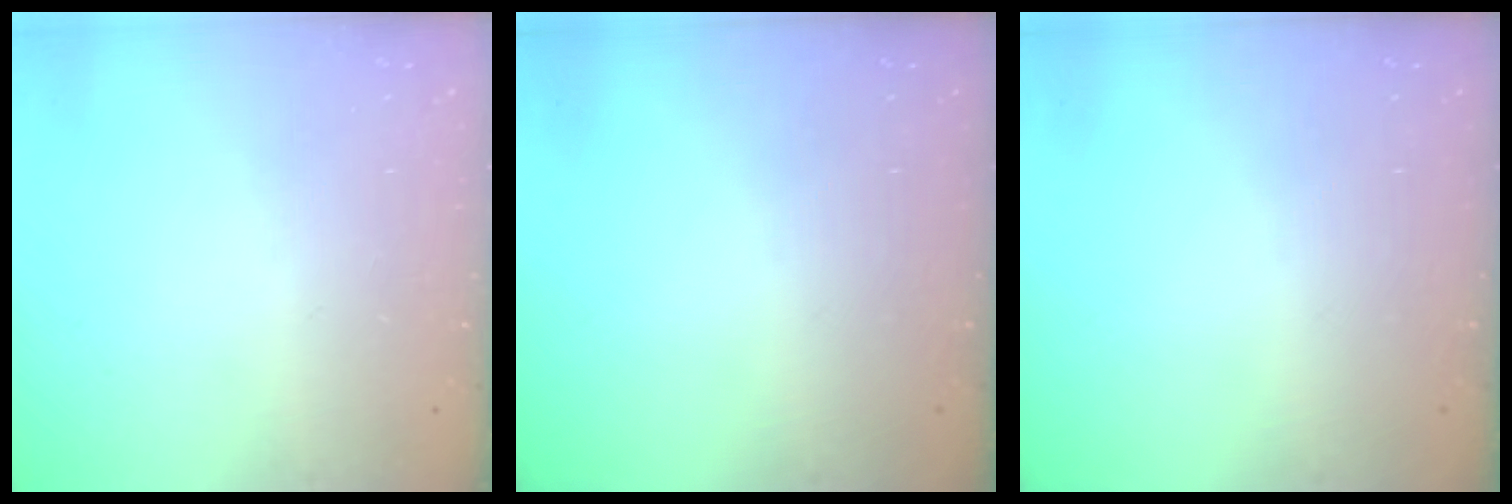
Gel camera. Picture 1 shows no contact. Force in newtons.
{"total": 0.0}
{"total": 0.0}